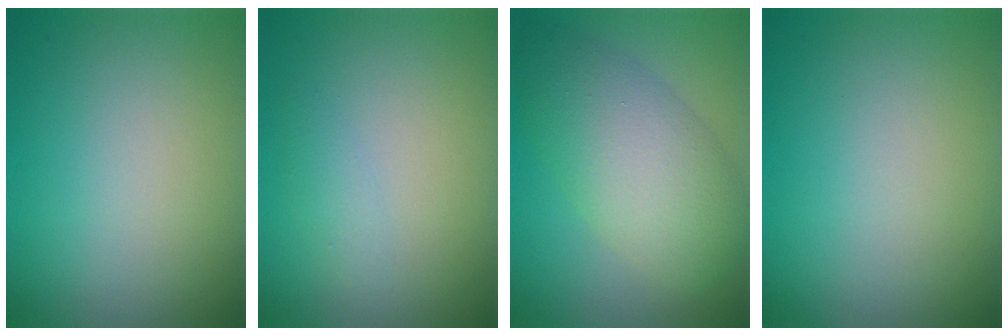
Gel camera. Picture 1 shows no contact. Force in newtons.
{"total": 1.0, "press": 1.0, "slide": 0.0}
{"total": 7.5, "press": 7.5, "slide": 0.1}
{"total": 0.0}